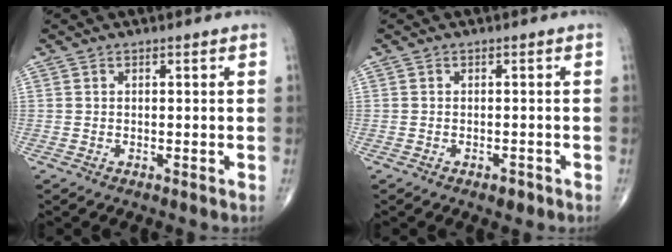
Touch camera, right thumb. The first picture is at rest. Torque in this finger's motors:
{"motor_torque": [0.15, 0.05, -0.11, -0.11, 0.03]}